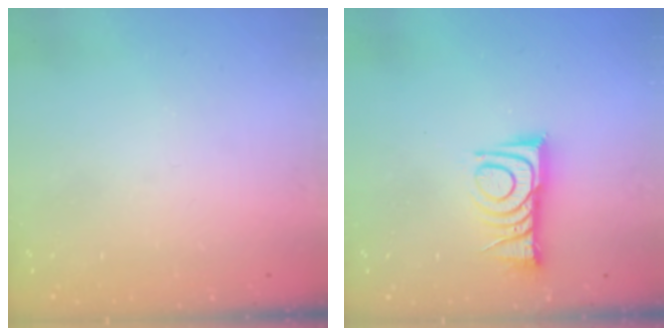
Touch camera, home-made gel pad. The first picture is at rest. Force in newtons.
{"total": 10.0, "press": 10.0, "slide": 0.5}